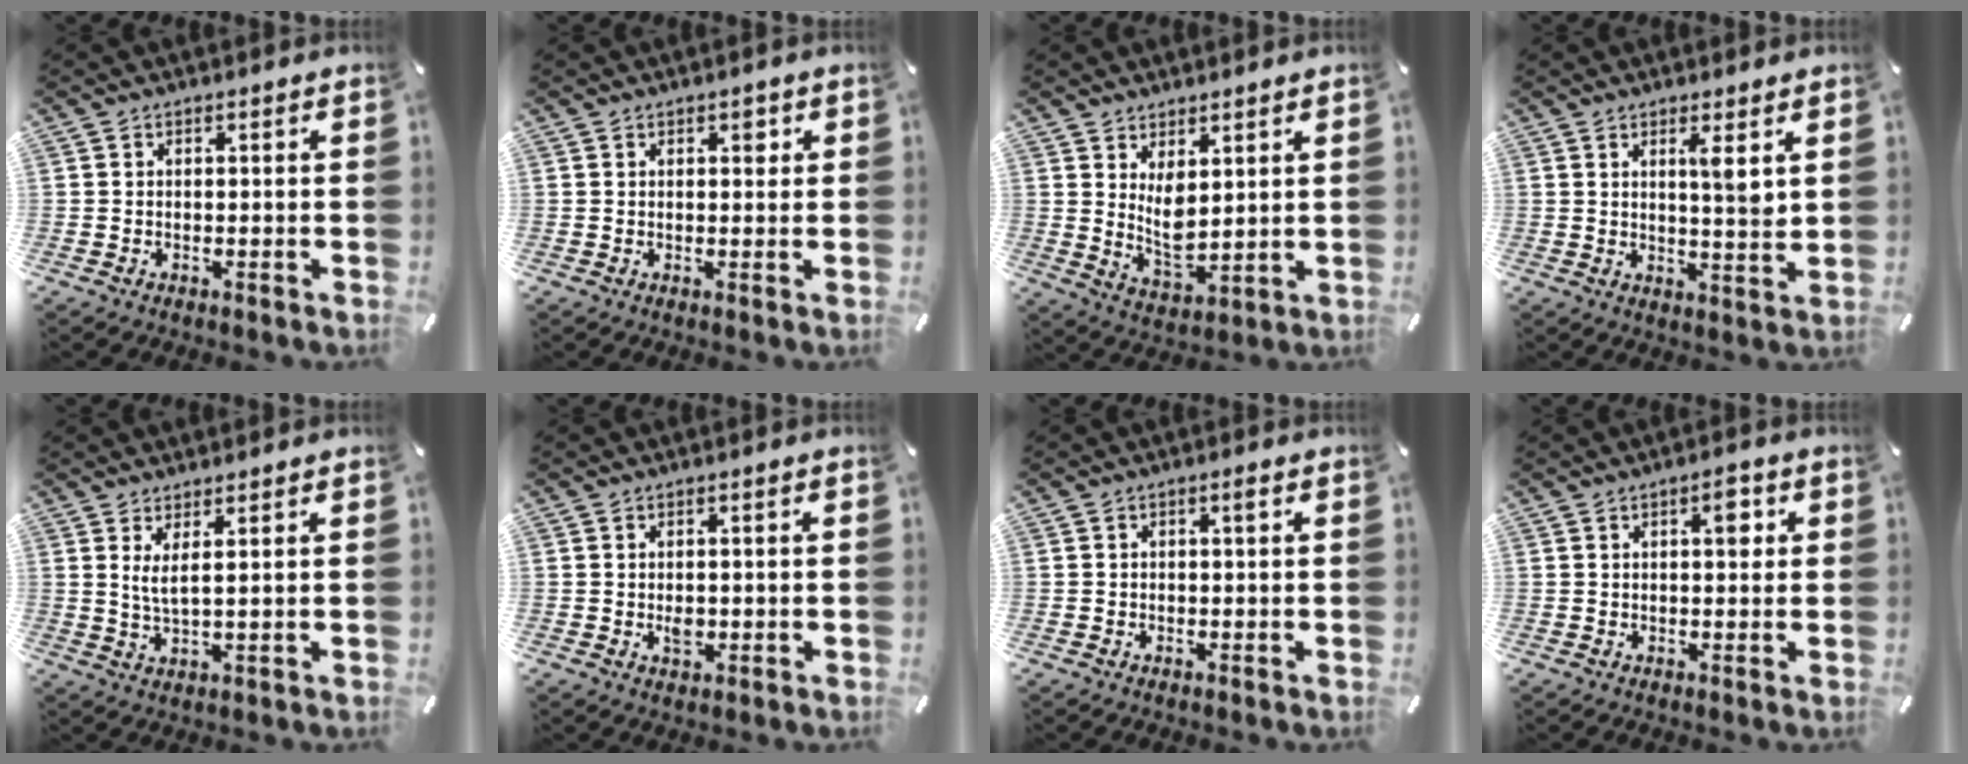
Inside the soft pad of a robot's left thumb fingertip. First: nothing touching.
{"total": 1.8, "force": [0.7, 1.3, 1.1], "torque": [0.000, -0.004, 0.004]}
{"total": 6.6, "force": [2.8, 3.5, 4.9], "torque": [-0.096, -0.021, 0.049]}
{"total": 4.9, "force": [2.4, 0.3, 4.2], "torque": [-0.065, -0.019, 0.034]}
{"total": 3.9, "force": [1.9, 0.3, 3.3], "torque": [-0.068, -0.004, 0.033]}
{"total": 2.6, "force": [-0.4, 1.8, 1.8], "torque": [-0.033, 0.004, -0.006]}
{"total": 1.3, "force": [0.1, 0.6, 1.1], "torque": [-0.021, 0.007, -0.001]}
{"total": 3.8, "force": [0.9, 1.9, 3.1], "torque": [-0.033, -0.002, 0.005]}